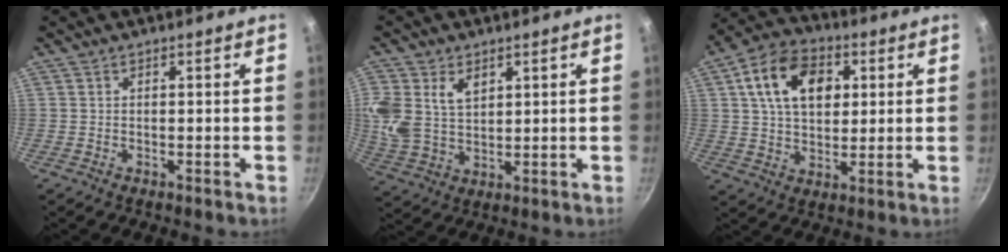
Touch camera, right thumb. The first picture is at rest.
{"total": 12.6, "force": [4.6, 9.0, 7.6], "torque": [-0.172, -0.003, 0.098]}
{"total": 14.7, "force": [4.2, 9.9, 10.0], "torque": [-0.145, 0.006, 0.060]}